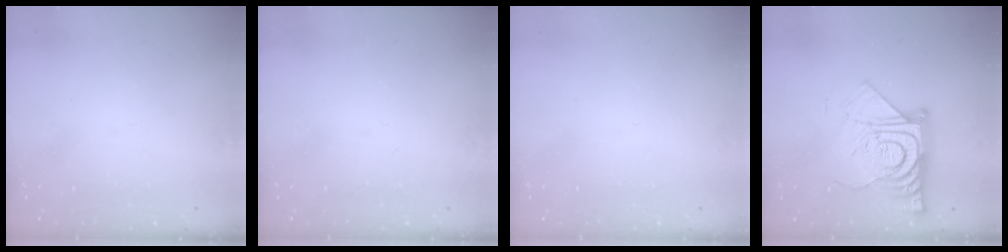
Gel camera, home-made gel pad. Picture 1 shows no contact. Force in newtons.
{"total": 2.2, "press": 2.1, "slide": 0.4}
{"total": 1.6, "press": 1.6, "slide": 0.1}
{"total": 15.1, "press": 15.0, "slide": 1.2}